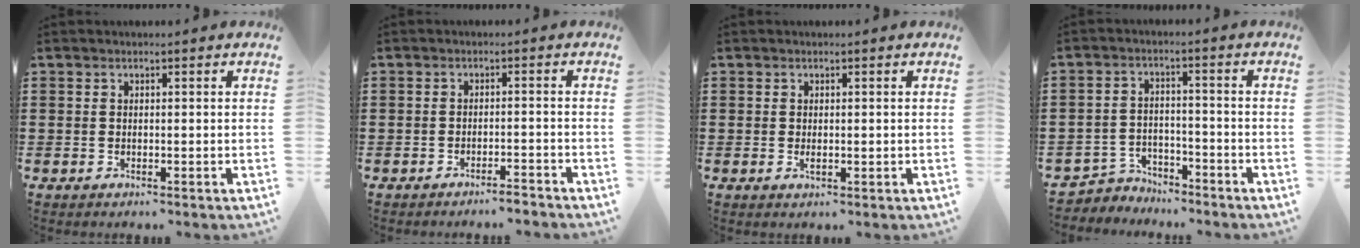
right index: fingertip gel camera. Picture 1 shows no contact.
{"total": 2.3, "force": [-2.3, -0.1, 0.4], "torque": [-0.010, 0.000, -0.047]}
{"total": 0.9, "force": [0.0, 0.4, 0.9], "torque": [-0.017, -0.001, -0.001]}
{"total": 3.4, "force": [-3.2, 1.1, -0.1], "torque": [-0.009, 0.006, -0.069]}